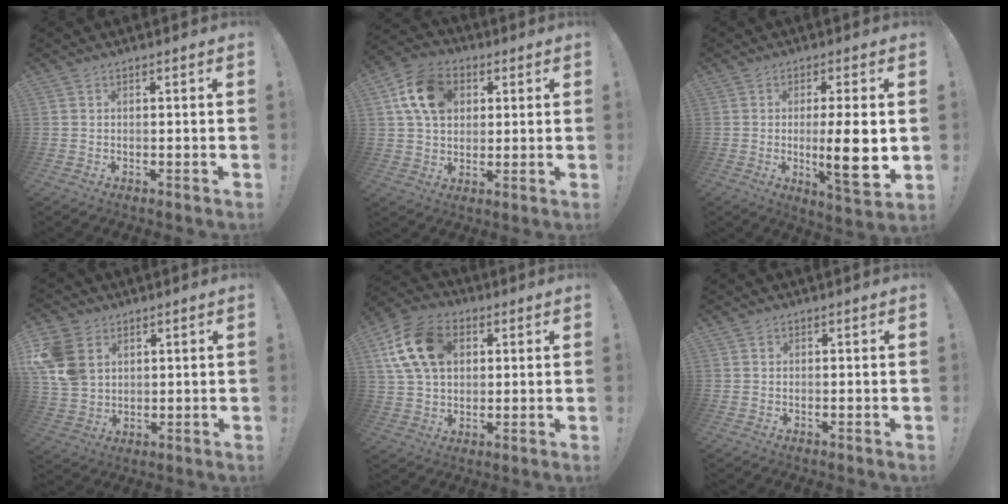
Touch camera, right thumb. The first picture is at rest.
{"total": 14.1, "force": [4.4, 10.6, 8.3], "torque": [-0.138, 0.000, 0.089]}
{"total": 12.5, "force": [-0.8, 1.7, 12.4], "torque": [-0.186, -0.014, -0.019]}
{"total": 12.8, "force": [4.5, 9.8, 6.9], "torque": [-0.142, -0.016, 0.091]}
{"total": 16.2, "force": [5.0, 11.7, 10.0], "torque": [-0.172, -0.008, 0.100]}
{"total": 0.6, "force": [0.1, 0.5, 0.0], "torque": [0.004, 0.000, 0.001]}